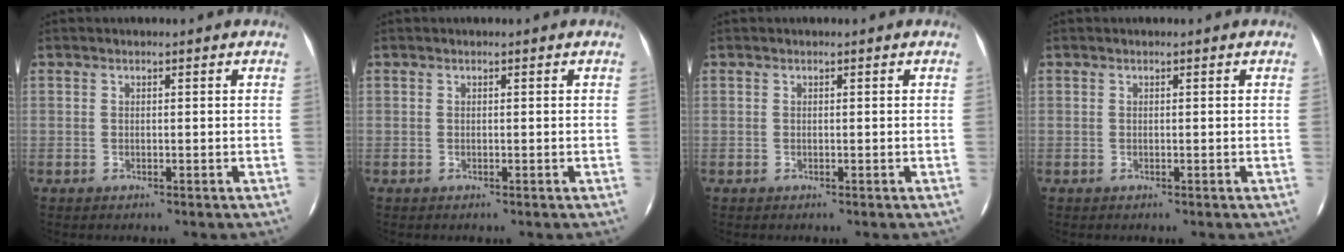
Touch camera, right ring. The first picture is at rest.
{"total": 0.0}
{"total": 0.0}
{"total": 0.0}